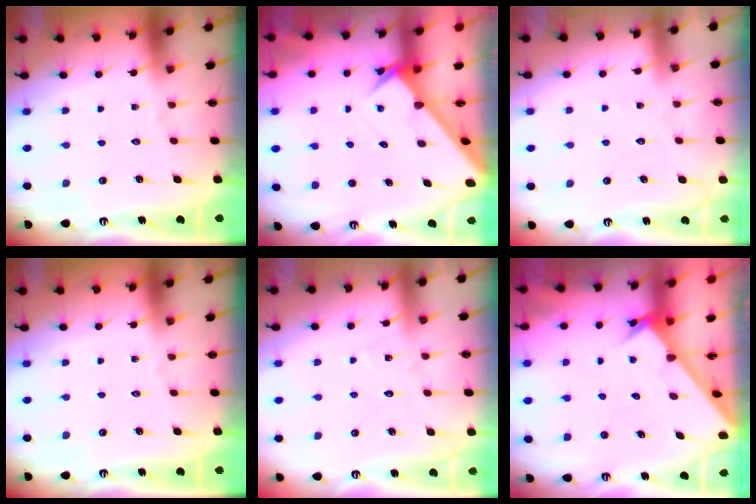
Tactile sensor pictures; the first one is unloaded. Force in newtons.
{"total": 2.7, "press": 2.7, "slide": 0.1}
{"total": 3.5, "press": 3.5, "slide": 0.3}
{"total": 0.0}
{"total": 6.7, "press": 6.7, "slide": 0.5}
{"total": 2.4, "press": 2.4, "slide": 0.2}